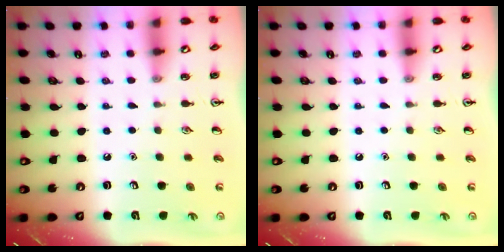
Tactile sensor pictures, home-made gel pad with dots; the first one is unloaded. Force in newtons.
{"total": 0.0}